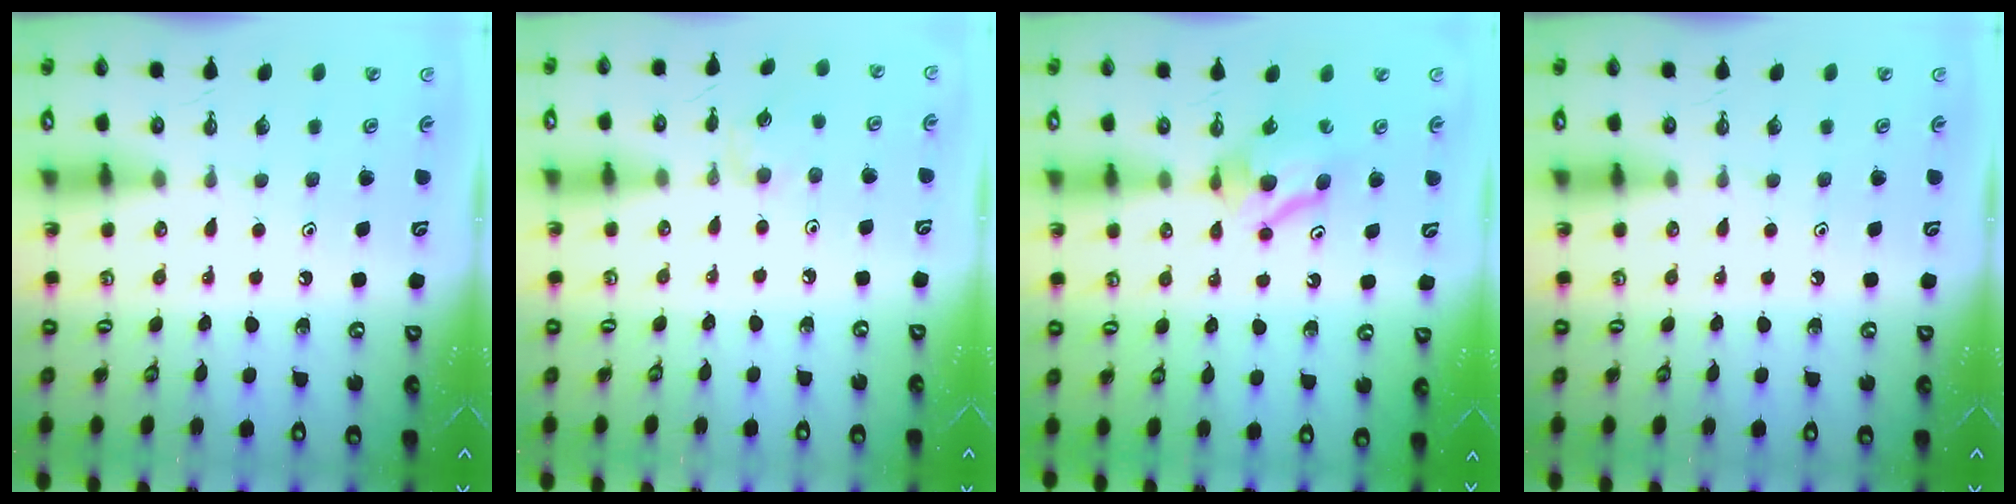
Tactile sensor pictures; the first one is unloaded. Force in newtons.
{"total": 1.7, "press": 1.7, "slide": 0.4}
{"total": 8.1, "press": 8.1, "slide": 0.2}
{"total": 0.0}